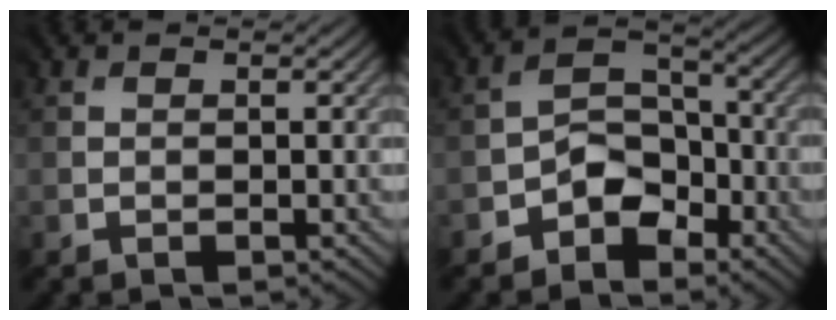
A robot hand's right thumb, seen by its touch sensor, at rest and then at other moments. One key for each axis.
{"total": 4.5, "fx": -3.1, "fy": 2.7, "fz": 1.7, "tx": -0.019, "ty": 0.010, "tz": -0.065}